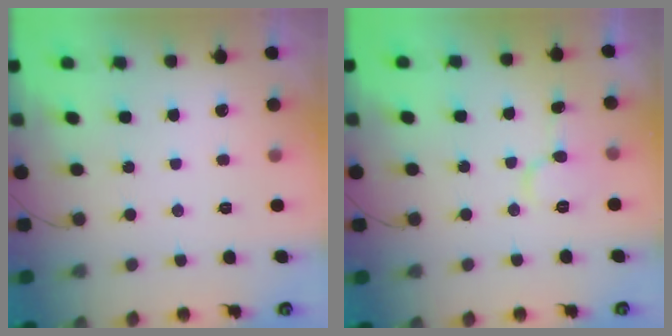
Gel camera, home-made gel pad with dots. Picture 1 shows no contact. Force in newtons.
{"total": 6.9, "press": 6.8, "slide": 0.7}